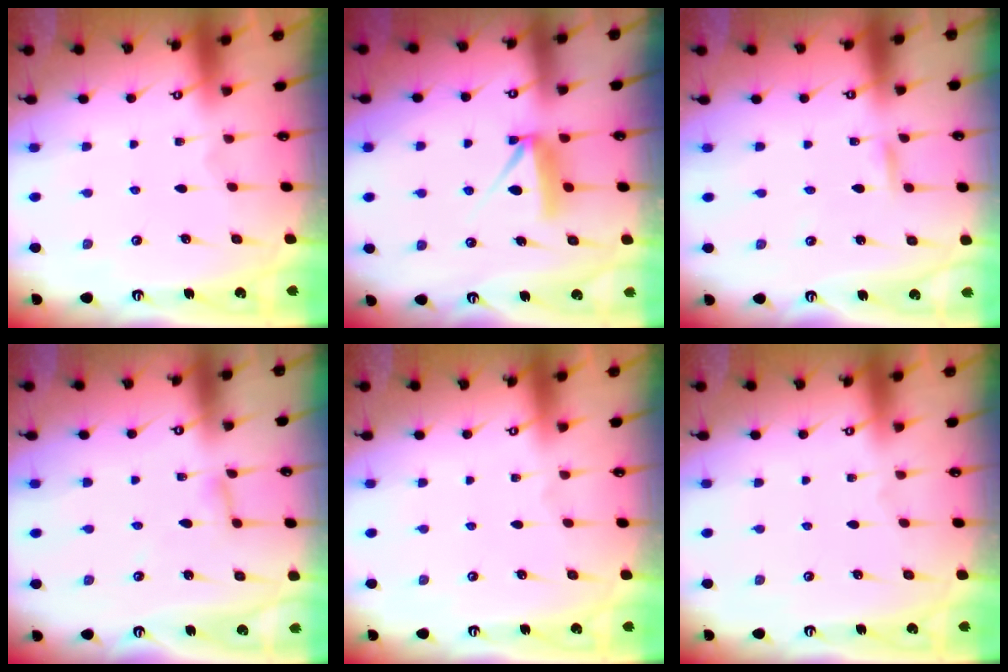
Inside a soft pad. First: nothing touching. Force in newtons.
{"total": 7.7, "press": 7.6, "slide": 0.4}
{"total": 2.8, "press": 2.8, "slide": 0.3}
{"total": 2.4, "press": 2.4, "slide": 0.1}
{"total": 0.0}
{"total": 0.0}